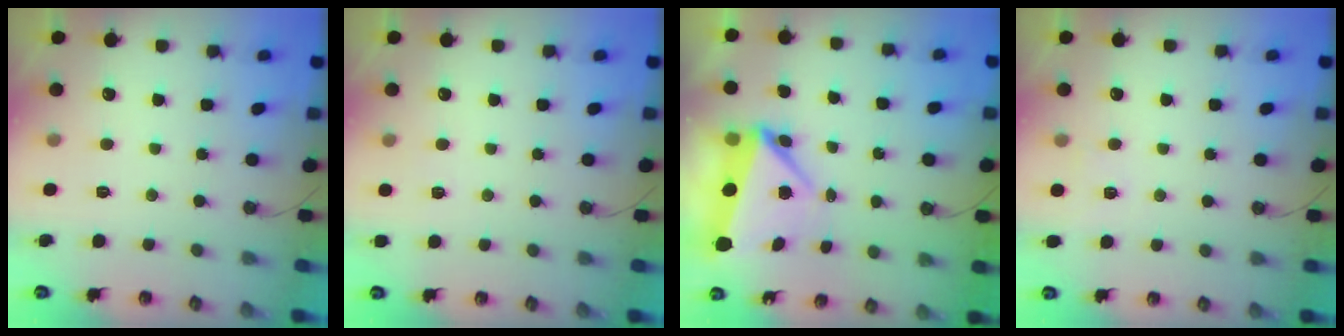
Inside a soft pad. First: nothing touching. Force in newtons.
{"total": 2.6, "press": 1.9, "slide": 1.8}
{"total": 6.2, "press": 5.6, "slide": 2.6}
{"total": 3.8, "press": 3.6, "slide": 0.9}